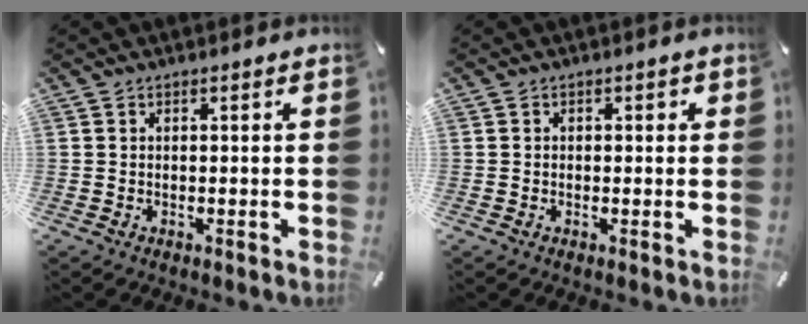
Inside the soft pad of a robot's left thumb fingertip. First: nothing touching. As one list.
[{"total": 1.0, "force": [-0.2, 0.8, 0.5], "torque": [-0.011, 0.005, -0.005]}]